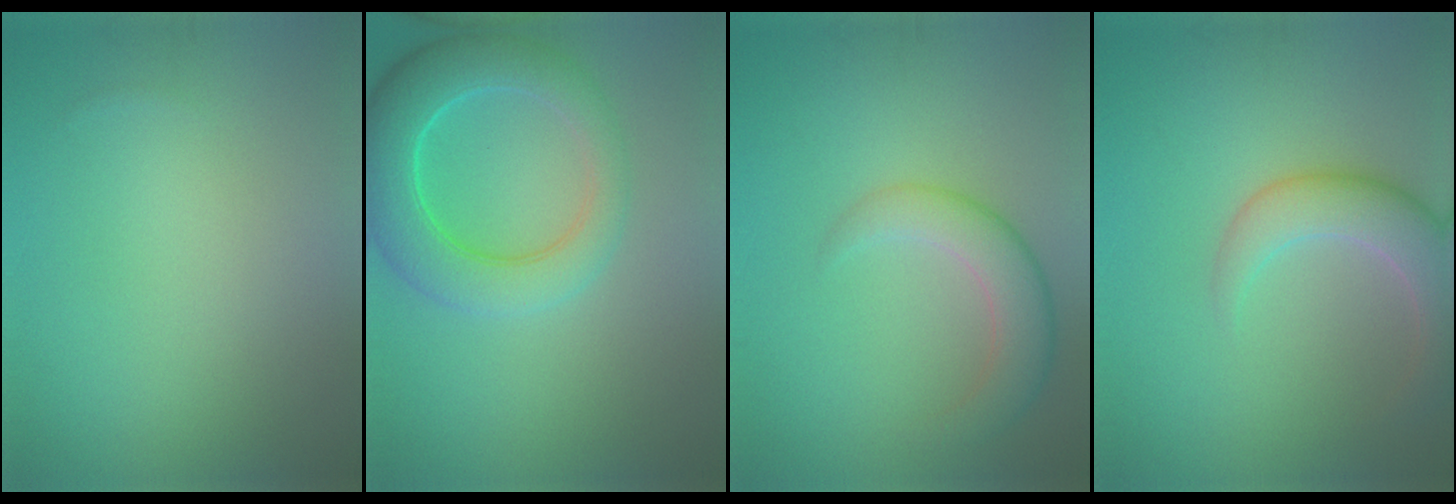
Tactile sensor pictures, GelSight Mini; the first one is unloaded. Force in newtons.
{"total": 6.6, "press": 6.6, "slide": 0.3}
{"total": 4.1, "press": 4.1, "slide": 0.2}
{"total": 5.4, "press": 5.3, "slide": 0.4}